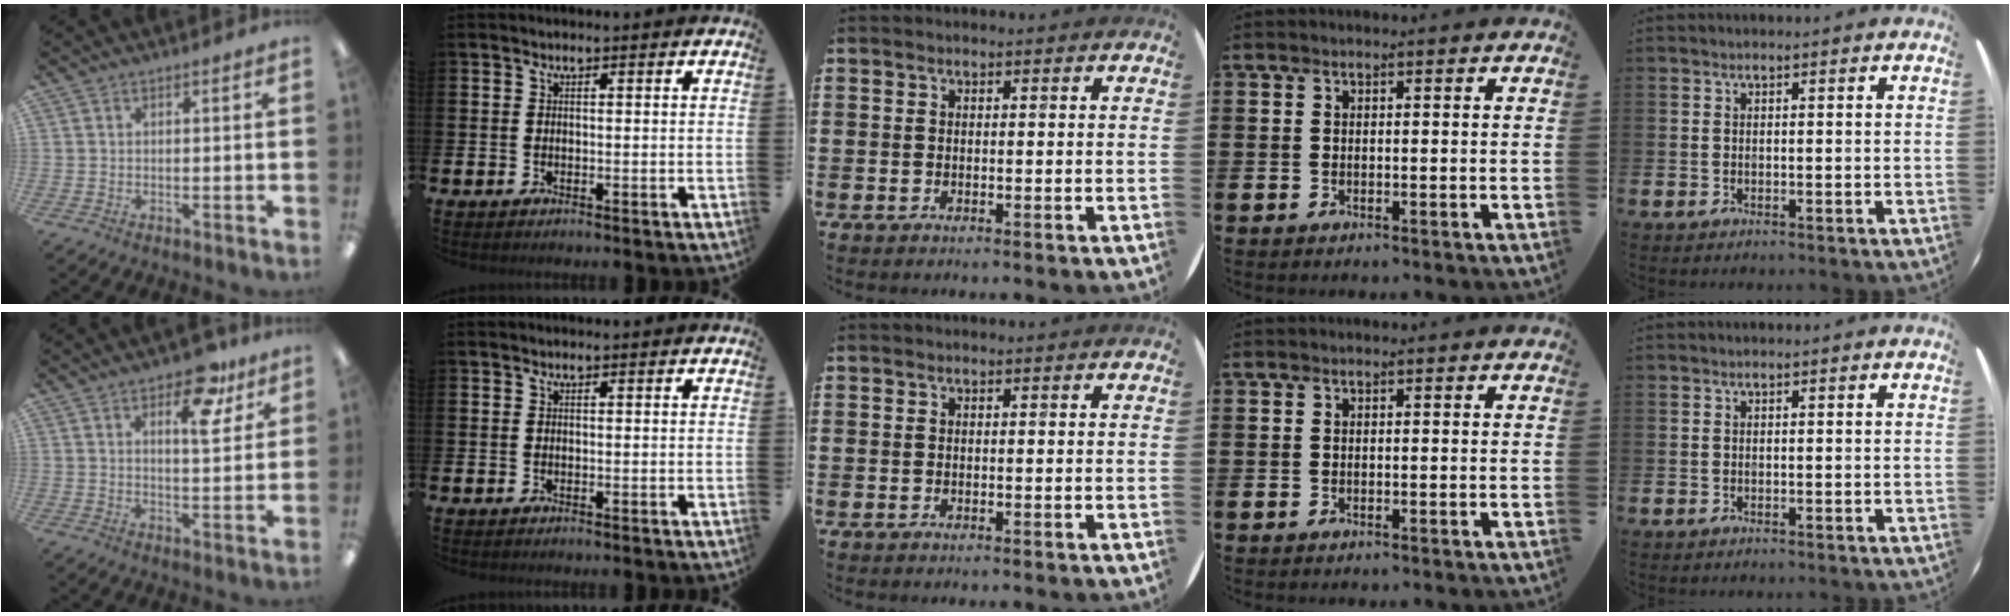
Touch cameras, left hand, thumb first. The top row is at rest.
{"thumb": {"total": 11.5, "force": [6.8, 5.2, 7.8], "torque": [-0.095, -0.027, 0.109]}}